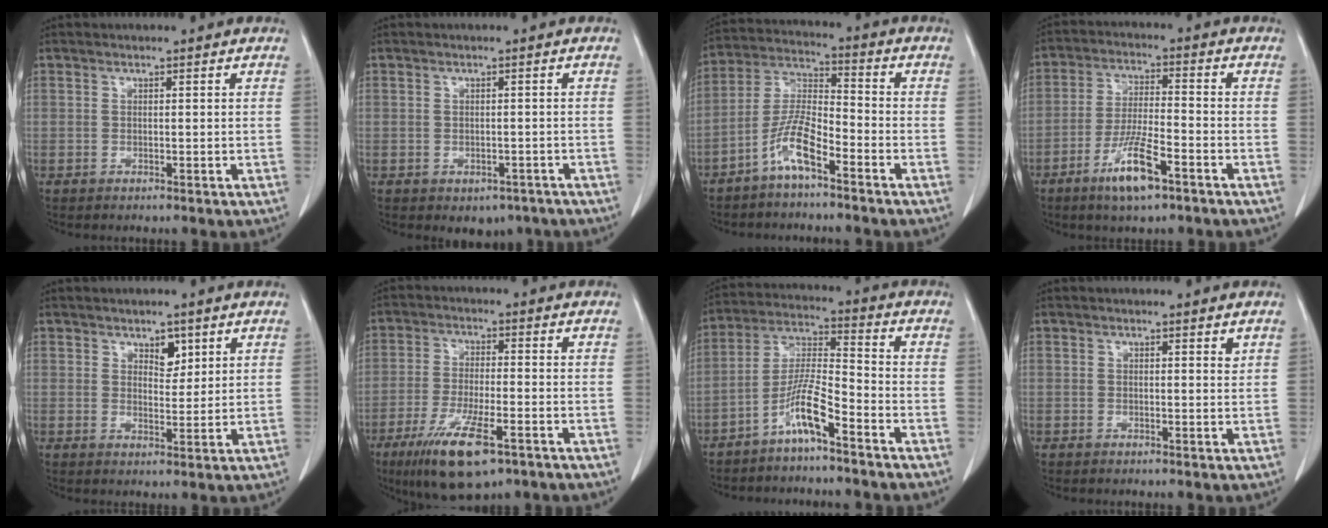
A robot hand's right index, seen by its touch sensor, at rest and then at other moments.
{"total": 3.7, "force": [-2.5, 2.5, 1.1], "torque": [0.000, 0.005, -0.026]}
{"total": 7.9, "force": [-4.8, 1.7, 6.1], "torque": [-0.137, 0.008, -0.098]}
{"total": 8.8, "force": [-5.1, 1.3, 7.1], "torque": [-0.141, -0.012, -0.090]}
{"total": 3.0, "force": [1.8, 1.7, 1.8], "torque": [-0.023, -0.003, 0.031]}
{"total": 11.6, "force": [-6.5, 2.6, 9.2], "torque": [-0.172, -0.026, -0.105]}
{"total": 7.7, "force": [-4.9, 0.4, 5.9], "torque": [-0.128, 0.002, -0.096]}
{"total": 0.7, "force": [0.5, 0.2, 0.4], "torque": [-0.006, -0.003, 0.004]}